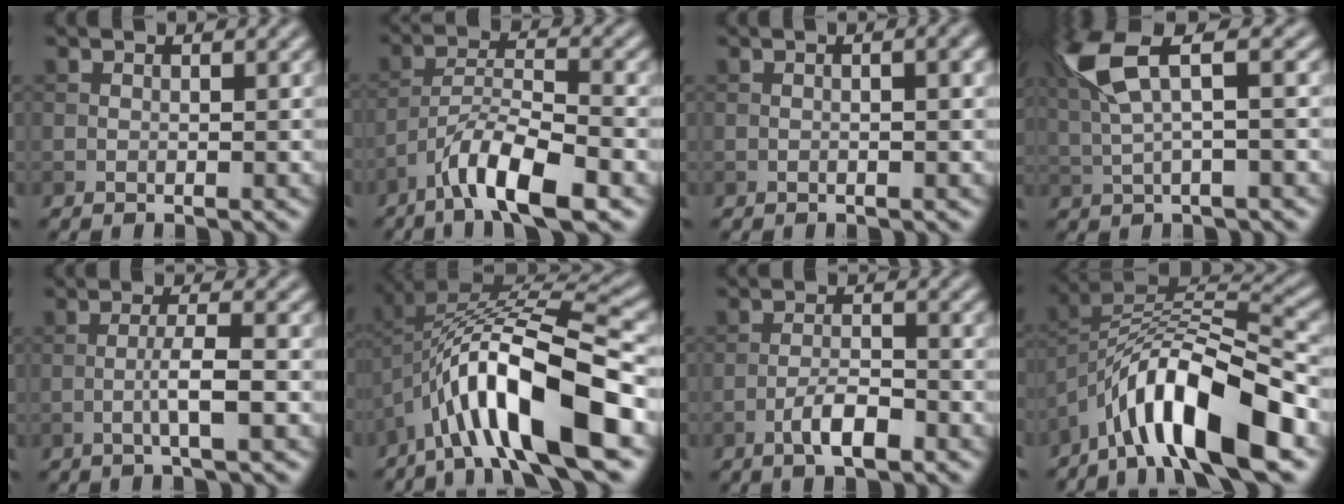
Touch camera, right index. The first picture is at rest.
{"total": 7.6, "force": [-4.9, 1.9, 5.5], "torque": [-0.093, 0.006, -0.091]}
{"total": 3.2, "force": [0.5, 1.2, 2.9], "torque": [-0.023, 0.000, -0.007]}
{"total": 6.8, "force": [2.6, 1.9, 6.0], "torque": [-0.133, 0.017, 0.052]}
{"total": 3.0, "force": [-0.9, 0.2, 2.8], "torque": [-0.052, 0.007, -0.021]}
{"total": 13.0, "force": [-5.3, 3.7, 11.3], "torque": [-0.192, 0.011, -0.090]}
{"total": 3.5, "force": [-2.0, 1.0, 2.7], "torque": [-0.049, 0.006, -0.039]}
{"total": 11.7, "force": [-6.7, 3.5, 8.9], "torque": [-0.145, 0.013, -0.124]}